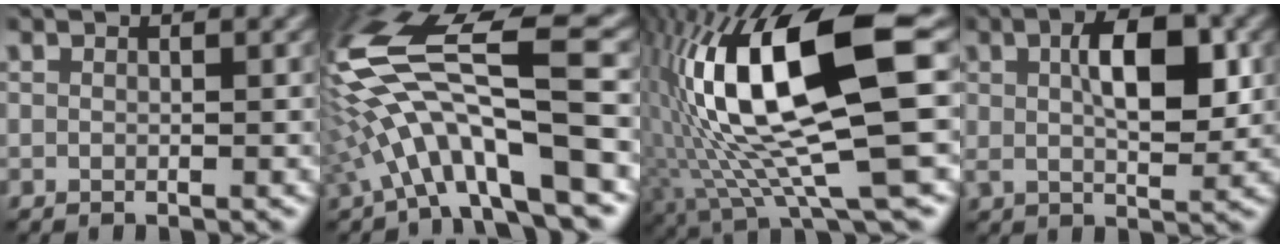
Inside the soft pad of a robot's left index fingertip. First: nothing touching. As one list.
[{"total": 12.6, "force": [-1.8, 3.3, 12.0], "torque": [-0.233, 0.022, -0.034]}, {"total": 15.8, "force": [2.2, 4.2, 15.0], "torque": [-0.282, 0.006, 0.043]}, {"total": 6.2, "force": [1.2, 2.6, 5.5], "torque": [-0.093, 0.004, 0.020]}]